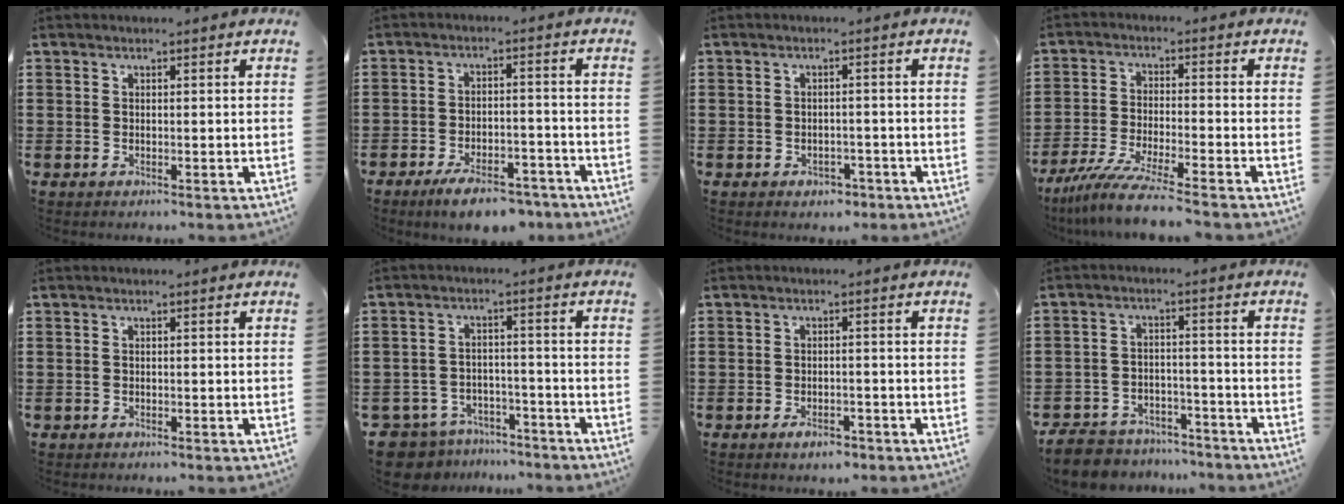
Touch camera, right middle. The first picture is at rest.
{"total": 6.5, "force": [-5.5, 1.3, 3.1], "torque": [-0.051, 0.003, -0.100]}
{"total": 1.7, "force": [-1.4, 1.0, 0.3], "torque": [-0.015, -0.005, -0.029]}
{"total": 7.8, "force": [-6.8, -0.4, 3.7], "torque": [-0.080, -0.016, -0.130]}
{"total": 0.5, "force": [-0.5, 0.1, 0.0], "torque": [-0.001, -0.001, -0.010]}
{"total": 5.9, "force": [-5.8, 1.4, 0.5], "torque": [-0.038, 0.006, -0.124]}
{"total": 2.5, "force": [-2.0, 0.8, 1.3], "torque": [-0.024, -0.002, -0.036]}
{"total": 7.0, "force": [-6.7, 1.5, 1.1], "torque": [-0.030, 0.011, -0.133]}